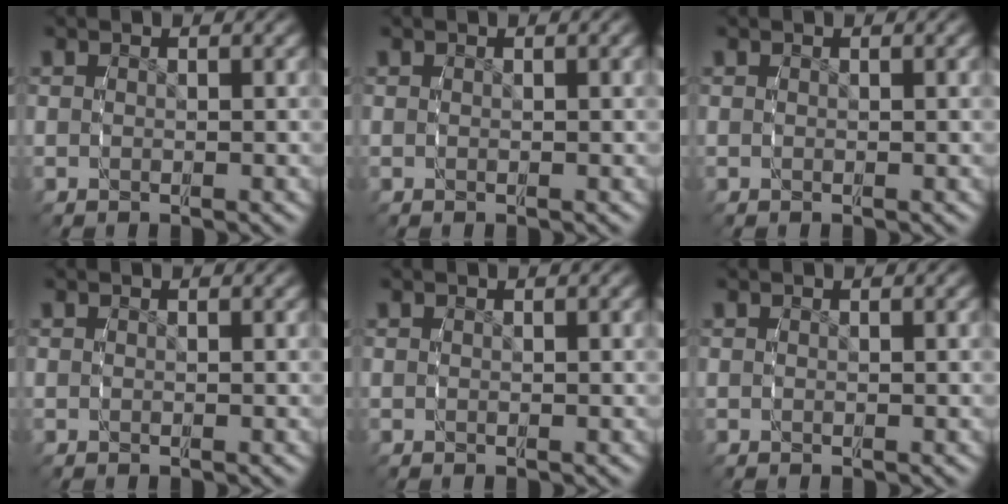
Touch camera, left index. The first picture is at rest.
{"total": 0.0}
{"total": 0.0}
{"total": 0.0}
{"total": 0.0}
{"total": 0.0}